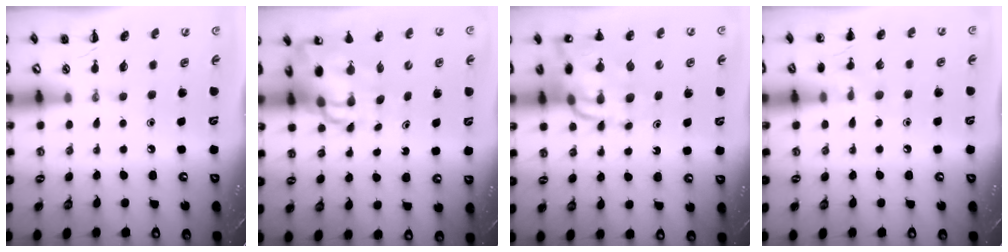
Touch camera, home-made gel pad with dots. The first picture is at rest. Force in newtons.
{"total": 10.1, "press": 9.7, "slide": 2.7}
{"total": 14.9, "press": 14.3, "slide": 4.1}
{"total": 9.0, "press": 8.8, "slide": 1.7}